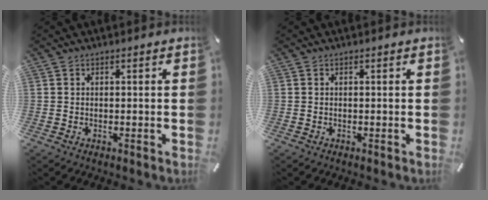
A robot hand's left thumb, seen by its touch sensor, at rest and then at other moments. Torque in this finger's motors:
{"motor_torque": [0.26, -0.14, -0.26, 0.04, -0.03]}